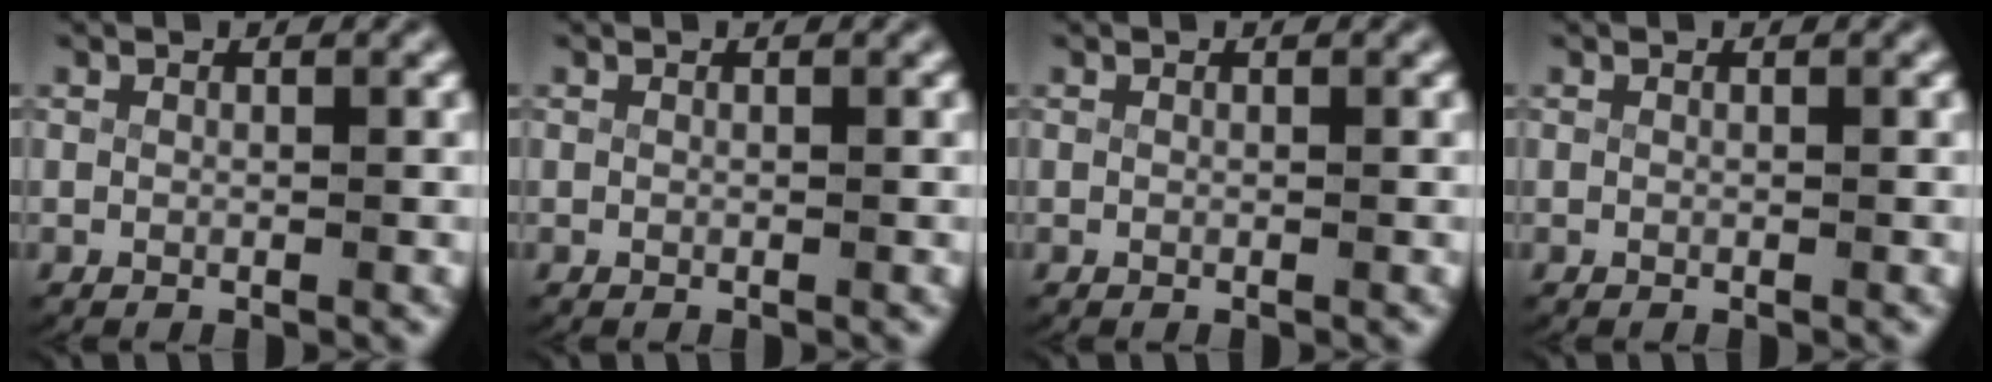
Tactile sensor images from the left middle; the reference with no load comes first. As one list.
[{"total": 0.0}, {"total": 0.0}, {"total": 0.0}]